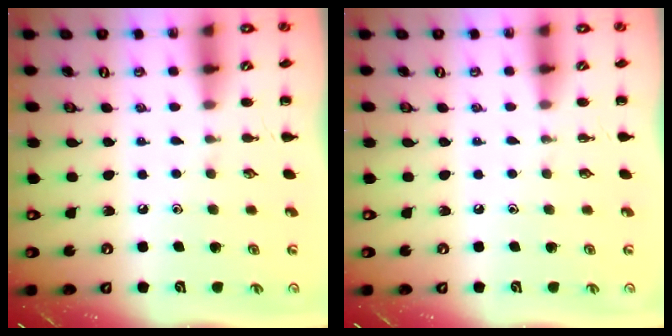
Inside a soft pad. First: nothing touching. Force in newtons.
{"total": 0.0}